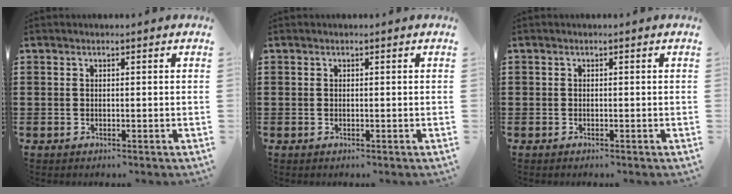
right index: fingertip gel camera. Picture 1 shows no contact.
{"total": 0.0}
{"total": 0.0}